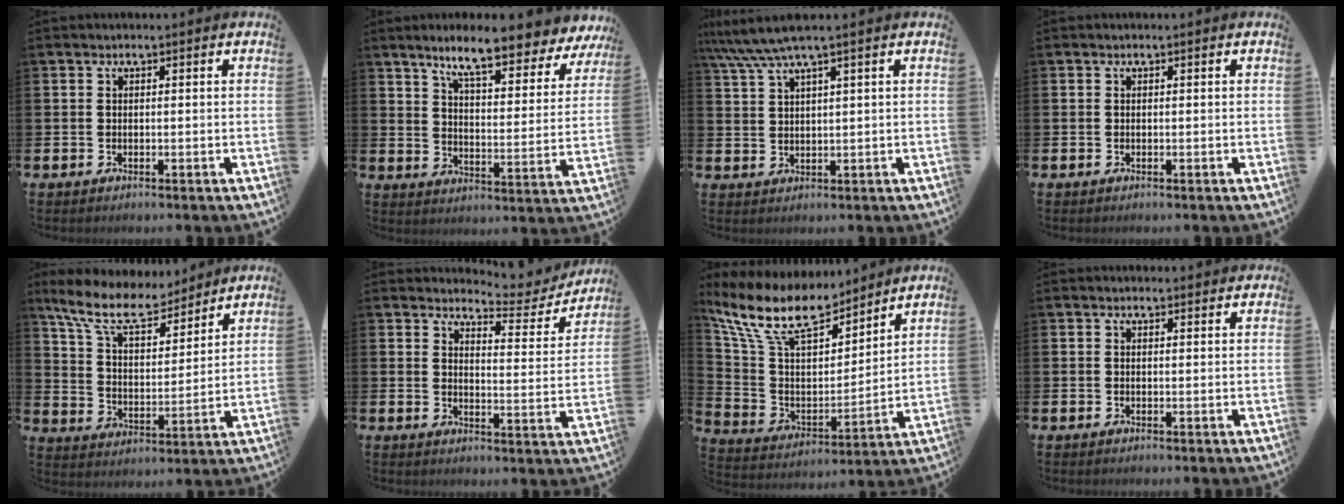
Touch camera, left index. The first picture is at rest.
{"total": 9.3, "force": [8.3, 1.1, 4.1], "torque": [-0.093, -0.053, 0.141]}
{"total": 5.2, "force": [3.9, 0.2, 3.4], "torque": [-0.076, -0.005, 0.070]}
{"total": 0.0}
{"total": 10.5, "force": [9.2, 3.1, 4.1], "torque": [-0.114, -0.051, 0.164]}
{"total": 4.9, "force": [4.7, 0.9, 1.0], "torque": [-0.018, -0.040, 0.075]}
{"total": 12.2, "force": [10.4, 4.0, 4.9], "torque": [-0.150, -0.059, 0.185]}
{"total": 0.6, "force": [0.6, 0.2, 0.1], "torque": [0.007, -0.001, 0.009]}